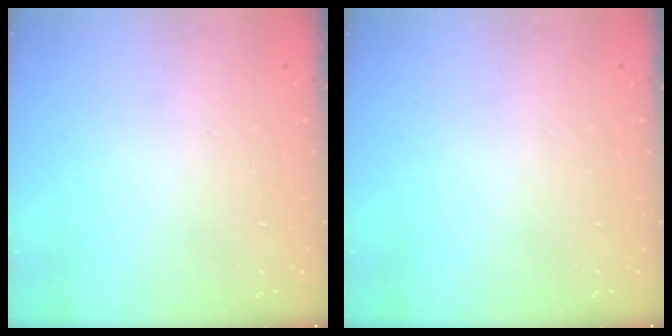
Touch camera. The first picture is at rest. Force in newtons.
{"total": 0.0}